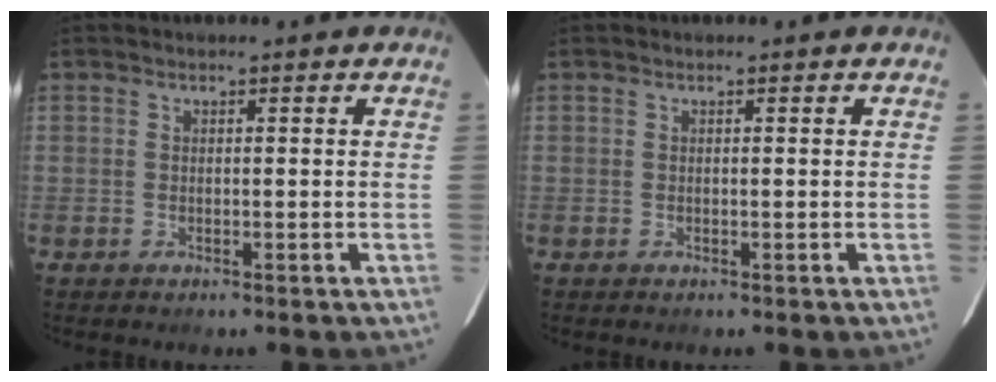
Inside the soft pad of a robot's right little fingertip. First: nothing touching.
{"total": 0.0}